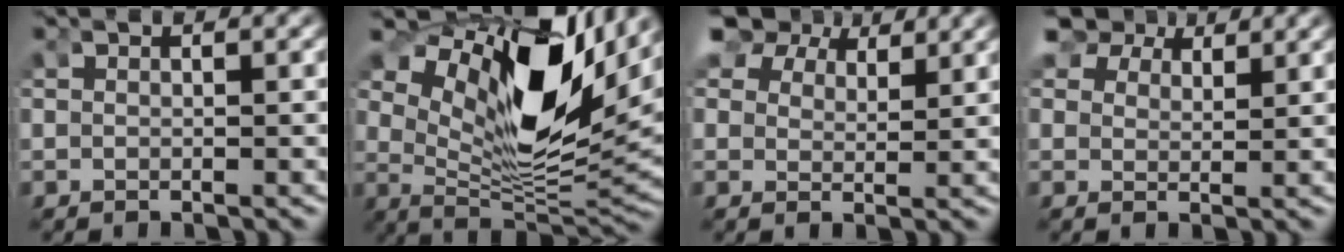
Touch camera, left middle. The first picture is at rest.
{"total": 13.0, "force": [5.6, 5.3, 10.5], "torque": [-0.165, 0.016, 0.086]}
{"total": 8.1, "force": [5.8, 4.2, 3.8], "torque": [-0.064, 0.007, 0.089]}
{"total": 6.2, "force": [4.8, 2.8, 2.8], "torque": [-0.045, 0.004, 0.078]}